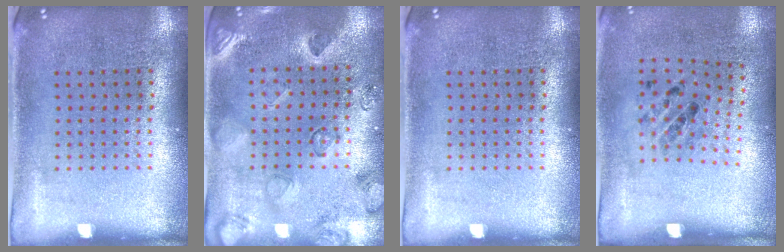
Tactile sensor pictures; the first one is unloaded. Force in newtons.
{"total": 2.3, "press": 2.0, "slide": 1.1}
{"total": 0.0}
{"total": 1.3, "press": 0.8, "slide": 1.1}